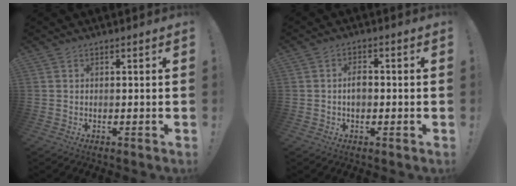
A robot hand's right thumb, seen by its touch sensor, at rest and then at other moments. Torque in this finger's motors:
{"motor_torque": [0.66, 0.31, 0.24, -0.28, 0.02]}